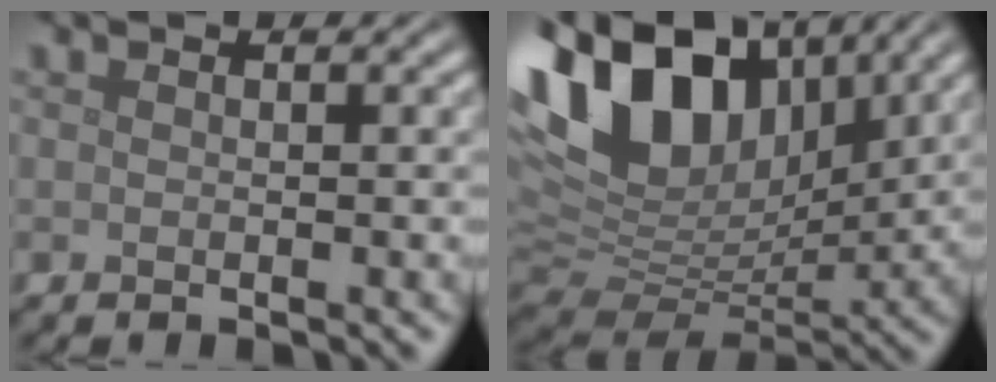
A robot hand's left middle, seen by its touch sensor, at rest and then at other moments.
{"total": 14.9, "force": [6.4, 9.3, 9.8], "torque": [-0.201, 0.029, 0.114]}